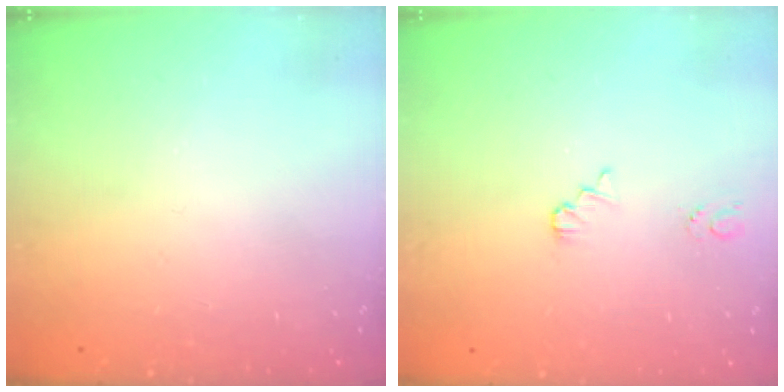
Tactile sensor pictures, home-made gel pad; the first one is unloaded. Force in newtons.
{"total": 1.4, "press": 1.4, "slide": 0.2}